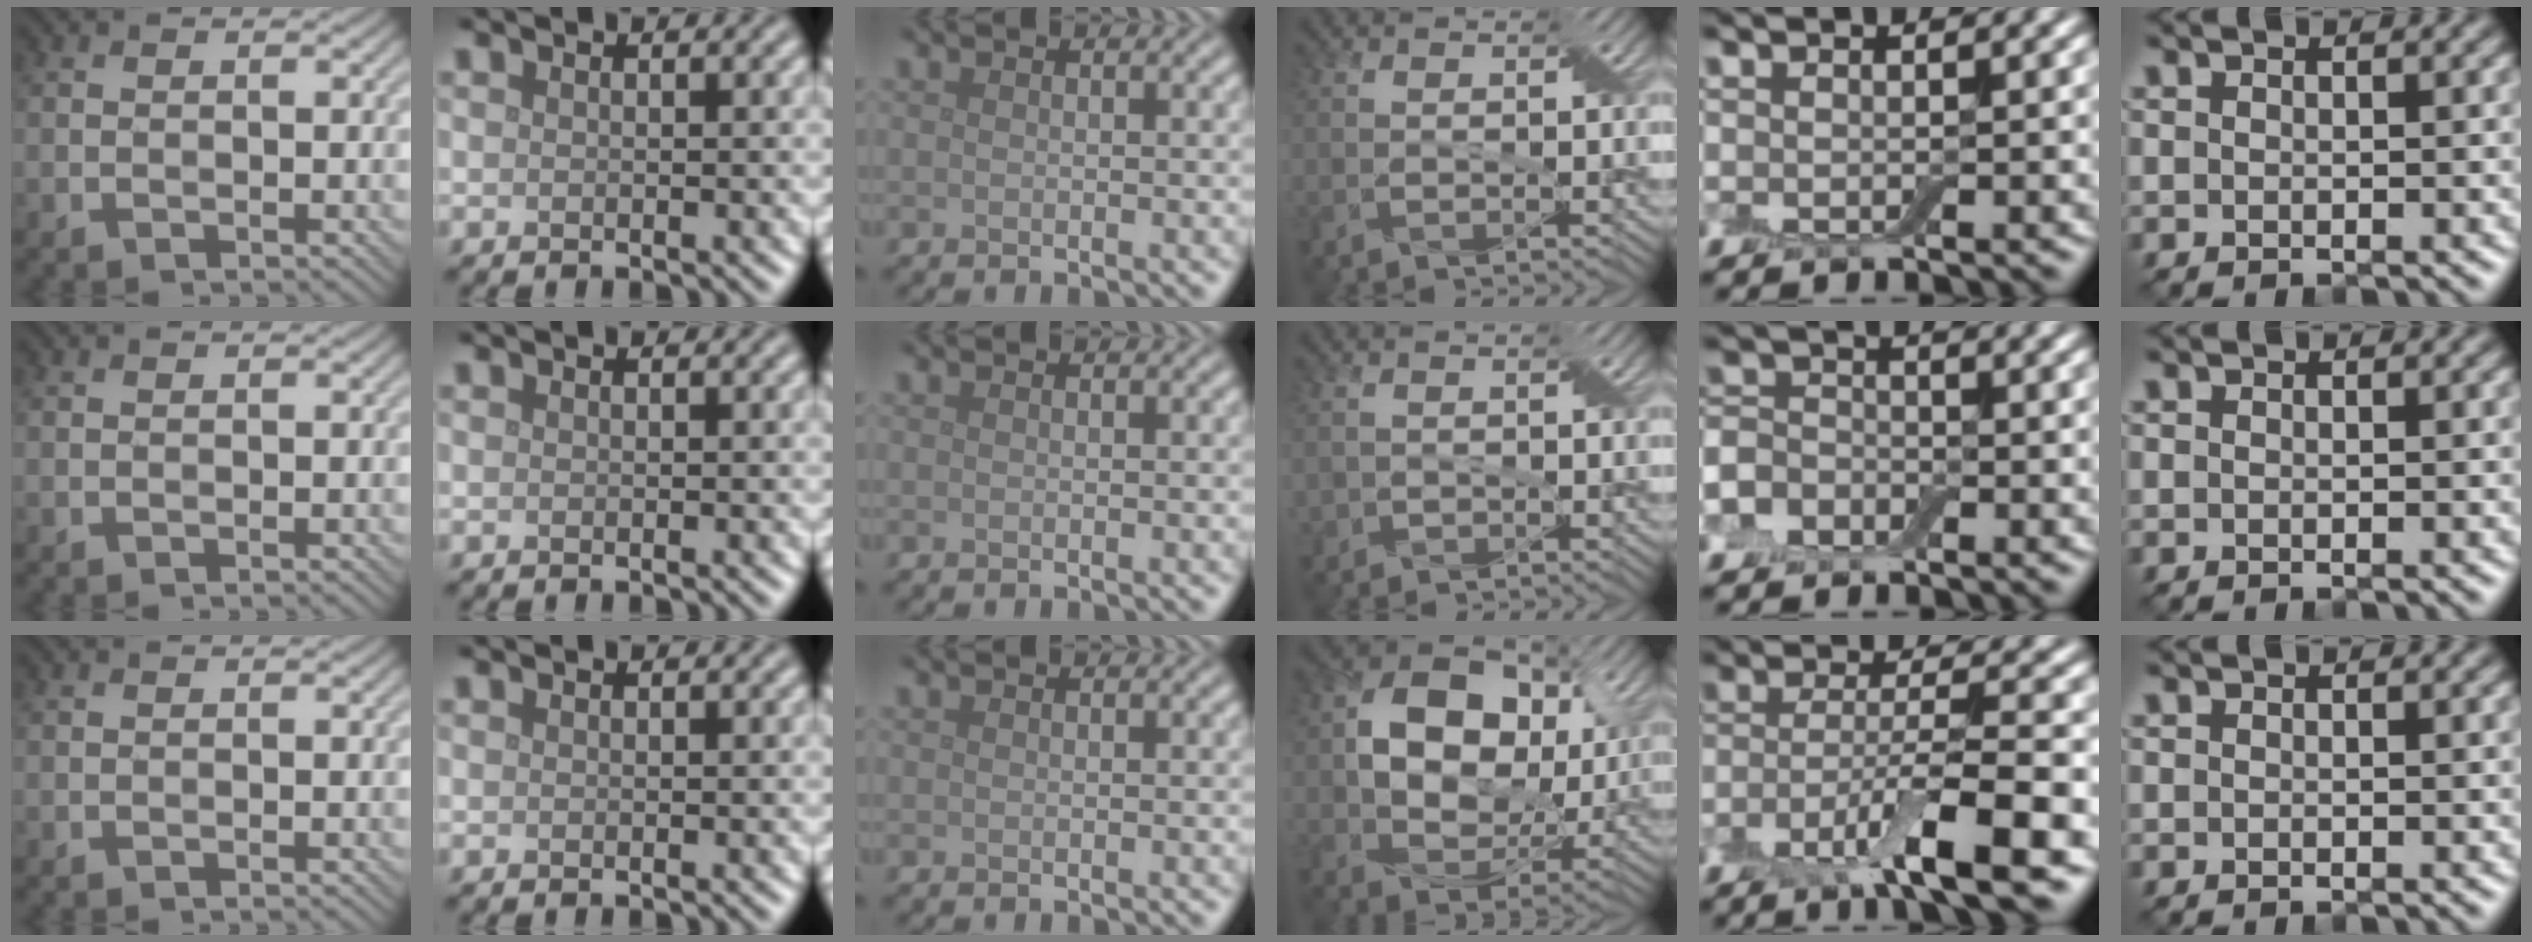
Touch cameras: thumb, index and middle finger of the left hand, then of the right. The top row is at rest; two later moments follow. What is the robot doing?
{"motion": "wipe", "object": "dish"}